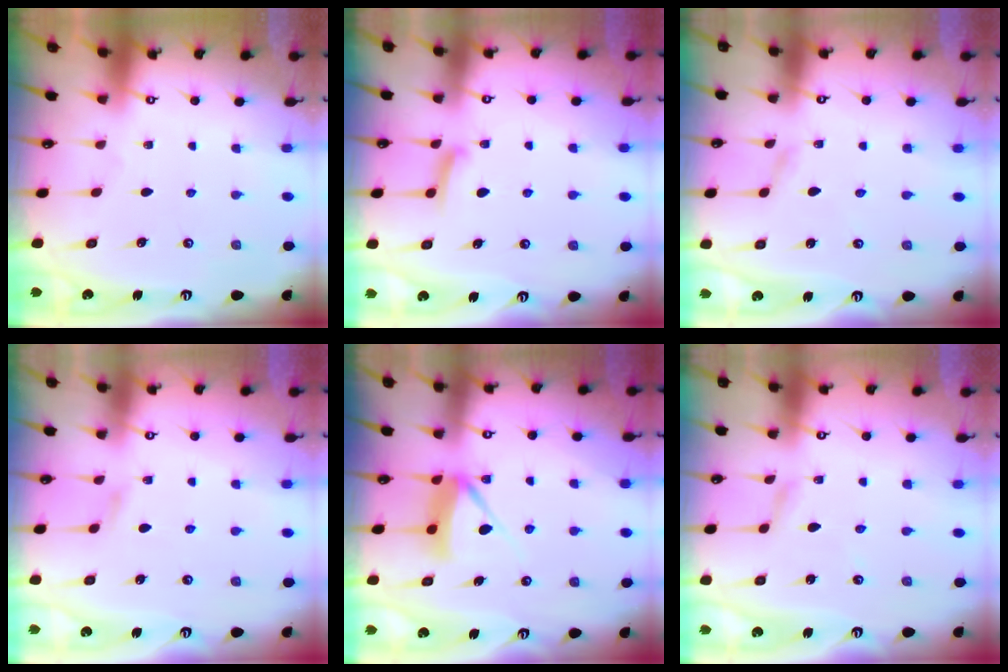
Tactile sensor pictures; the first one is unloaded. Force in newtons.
{"total": 5.7, "press": 5.7, "slide": 0.7}
{"total": 1.2, "press": 1.2, "slide": 0.1}
{"total": 4.3, "press": 4.2, "slide": 0.4}
{"total": 8.7, "press": 8.6, "slide": 0.9}
{"total": 2.8, "press": 2.8, "slide": 0.4}